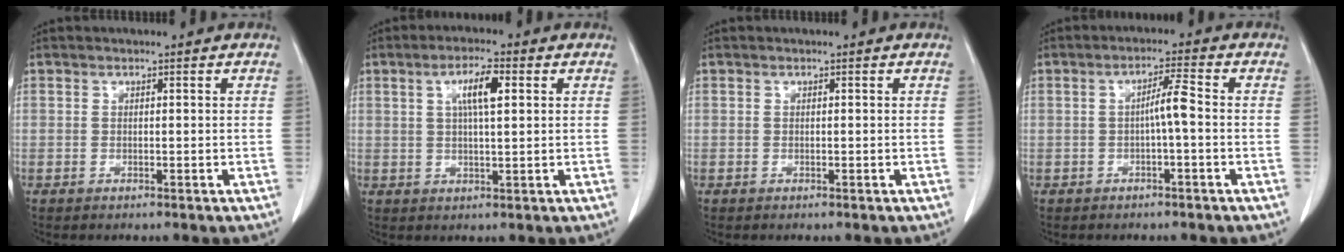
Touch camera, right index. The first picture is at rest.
{"total": 5.8, "force": [1.8, 1.2, 5.4], "torque": [-0.101, 0.007, 0.034]}
{"total": 0.0}
{"total": 3.8, "force": [-0.5, 0.2, 3.8], "torque": [-0.066, 0.009, -0.007]}